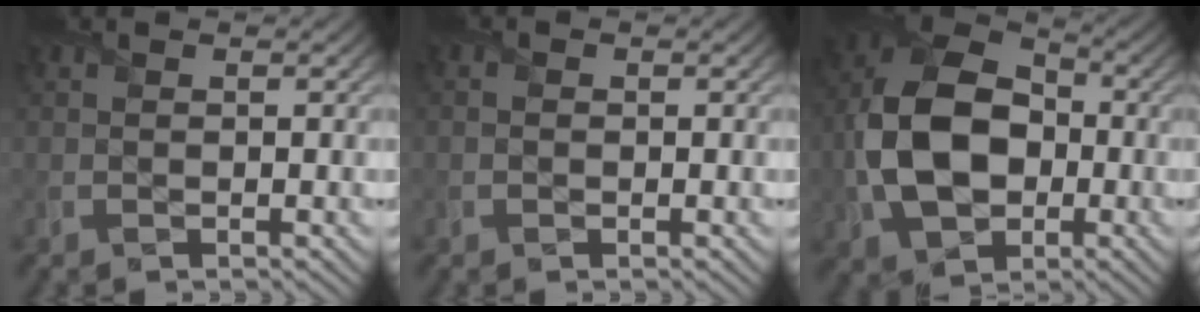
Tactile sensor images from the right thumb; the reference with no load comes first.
{"total": 0.7, "force": [-0.2, 0.6, 0.4], "torque": [-0.008, -0.003, -0.003]}
{"total": 14.6, "force": [-1.9, 10.2, 10.4], "torque": [-0.238, -0.008, -0.041]}